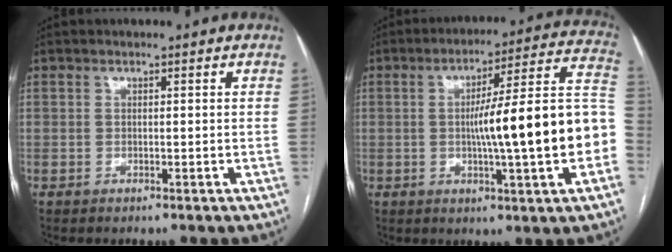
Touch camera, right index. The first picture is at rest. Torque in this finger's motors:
{"motor_torque": [1.02, -0.28, 0.56, 0.21]}